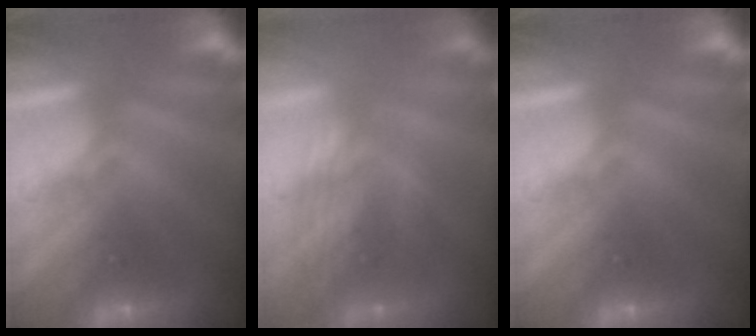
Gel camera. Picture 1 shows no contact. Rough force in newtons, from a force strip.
{"total": 3.1}
{"total": 0.0}